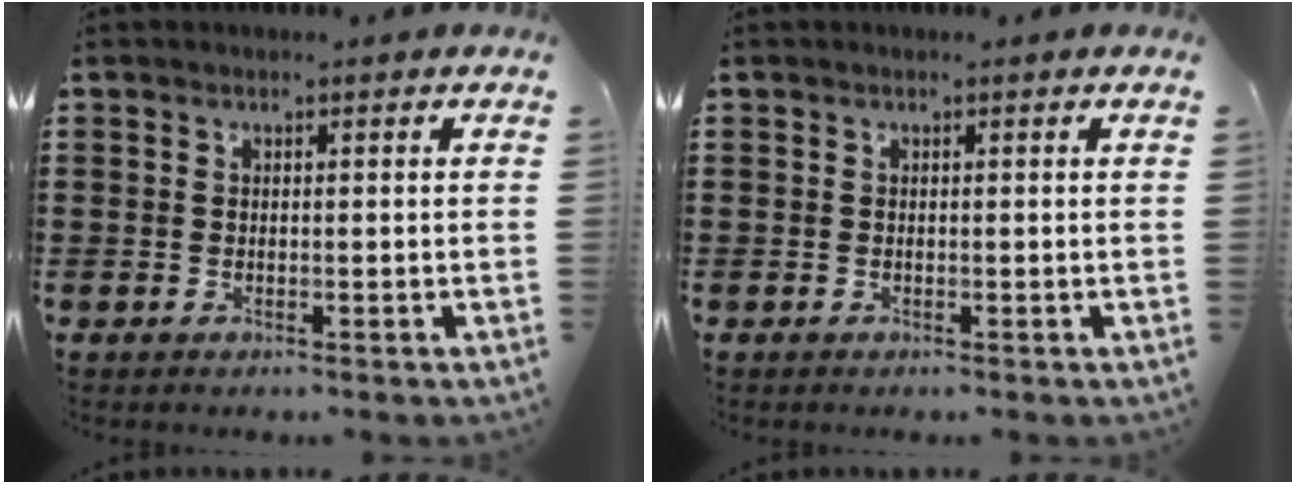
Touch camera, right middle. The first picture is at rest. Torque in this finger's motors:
{"motor_torque": [-0.15, -0.32, 0.00, -0.01]}